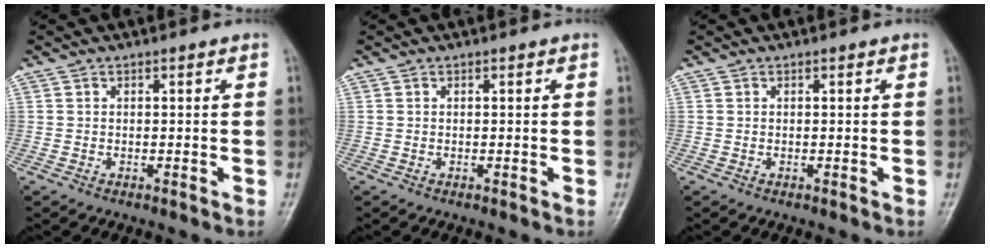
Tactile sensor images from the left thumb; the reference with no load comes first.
{"total": 0.0}
{"total": 0.0}